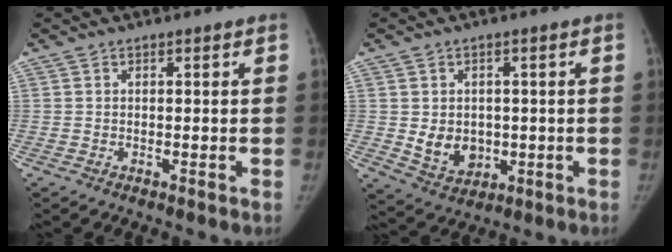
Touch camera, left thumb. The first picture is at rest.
{"total": 7.1, "force": [-0.5, 5.8, 4.1], "torque": [-0.040, -0.006, 0.011]}